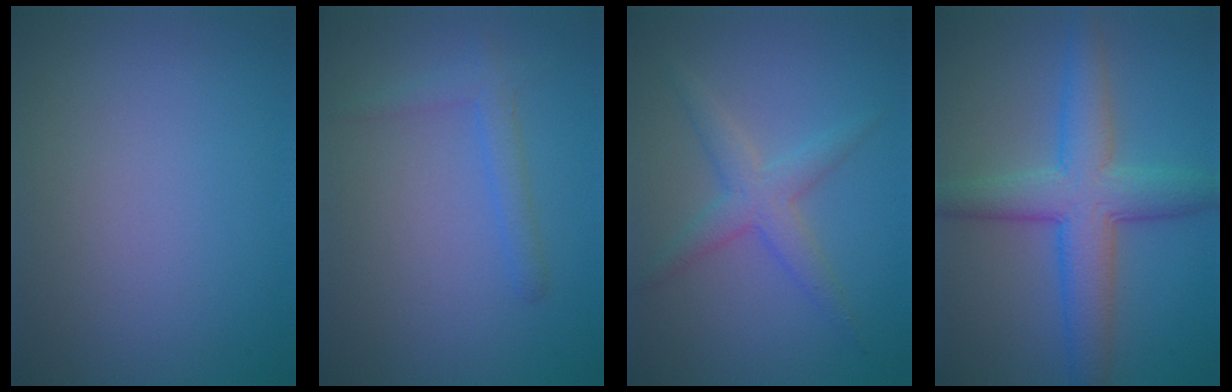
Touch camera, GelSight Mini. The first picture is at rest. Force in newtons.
{"total": 1.9, "press": 1.9, "slide": 0.1}
{"total": 3.0, "press": 3.0, "slide": 0.1}
{"total": 6.6, "press": 6.6, "slide": 0.1}